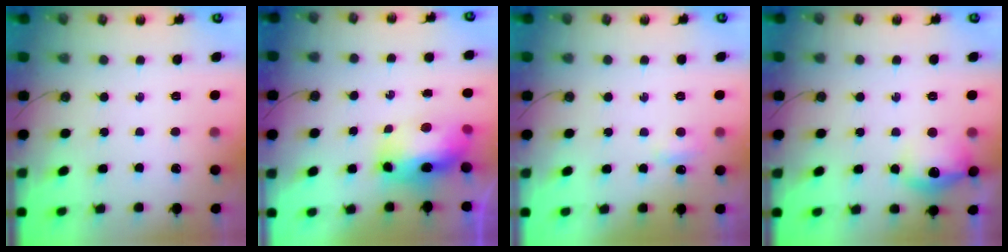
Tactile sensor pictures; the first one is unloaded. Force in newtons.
{"total": 11.8, "press": 11.7, "slide": 1.0}
{"total": 4.3, "press": 4.3, "slide": 0.7}
{"total": 13.7, "press": 13.6, "slide": 1.0}